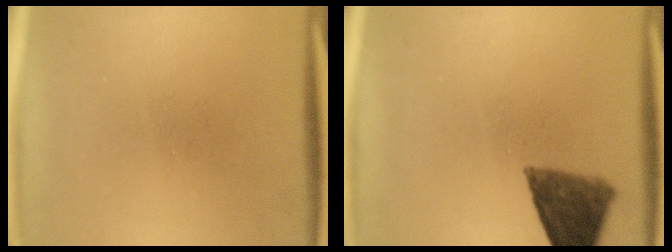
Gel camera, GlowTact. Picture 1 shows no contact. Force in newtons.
{"total": 9.2}